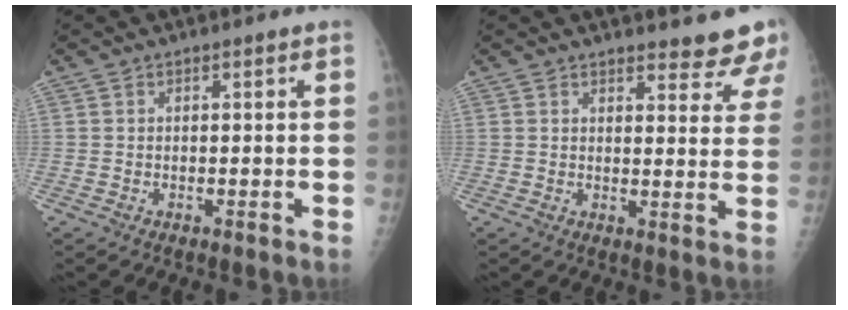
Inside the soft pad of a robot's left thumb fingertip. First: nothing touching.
{"total": 7.9, "force": [7.4, 1.7, 2.0], "torque": [0.009, -0.046, 0.071]}